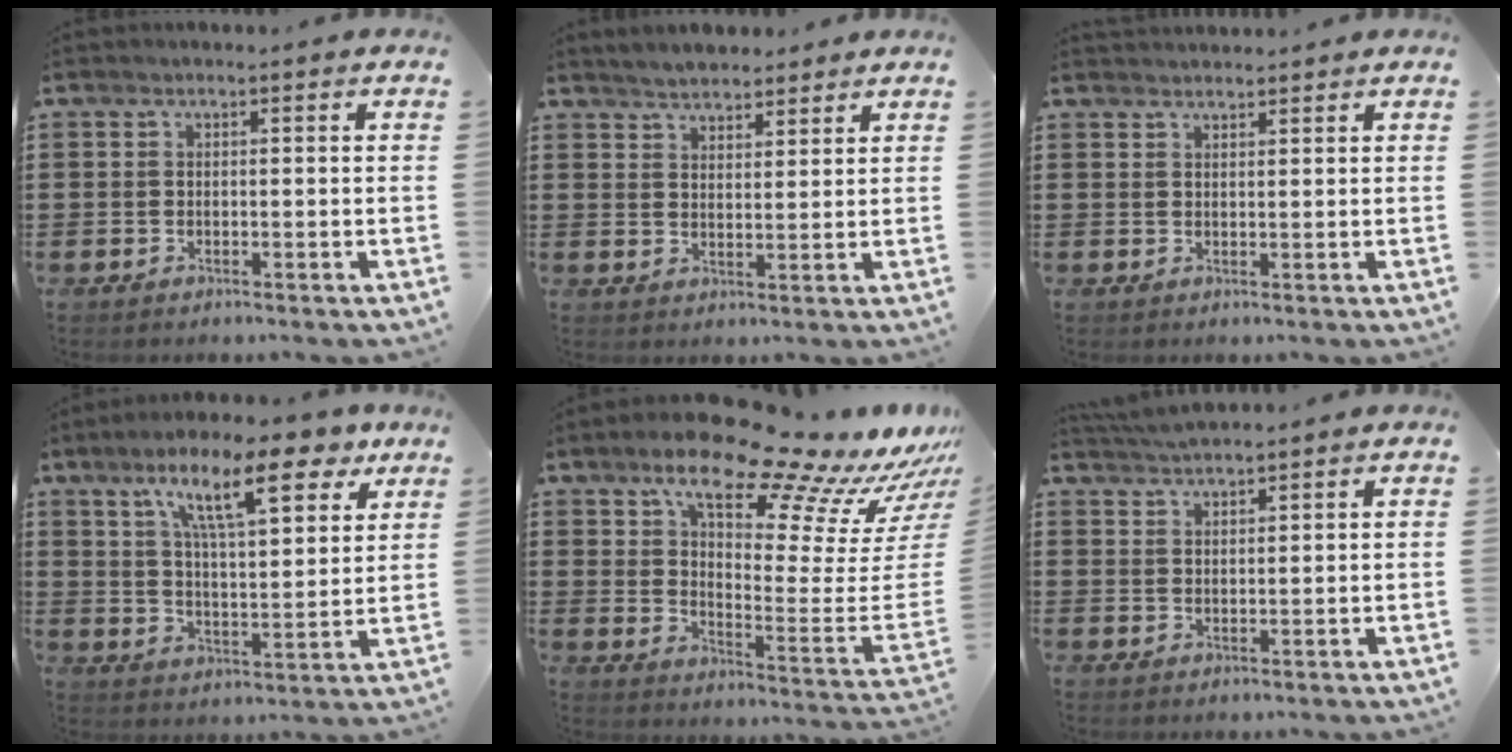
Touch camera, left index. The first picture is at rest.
{"total": 3.2, "force": [3.1, 0.8, 0.1], "torque": [-0.012, -0.003, 0.059]}
{"total": 1.5, "force": [1.5, 0.2, 0.1], "torque": [-0.004, 0.001, 0.030]}
{"total": 13.8, "force": [8.7, 3.5, 10.1], "torque": [-0.174, -0.025, 0.140]}
{"total": 15.5, "force": [12.0, 3.3, 9.2], "torque": [-0.155, -0.095, 0.192]}
{"total": 3.0, "force": [2.9, -0.1, 0.4], "torque": [-0.016, -0.002, 0.057]}